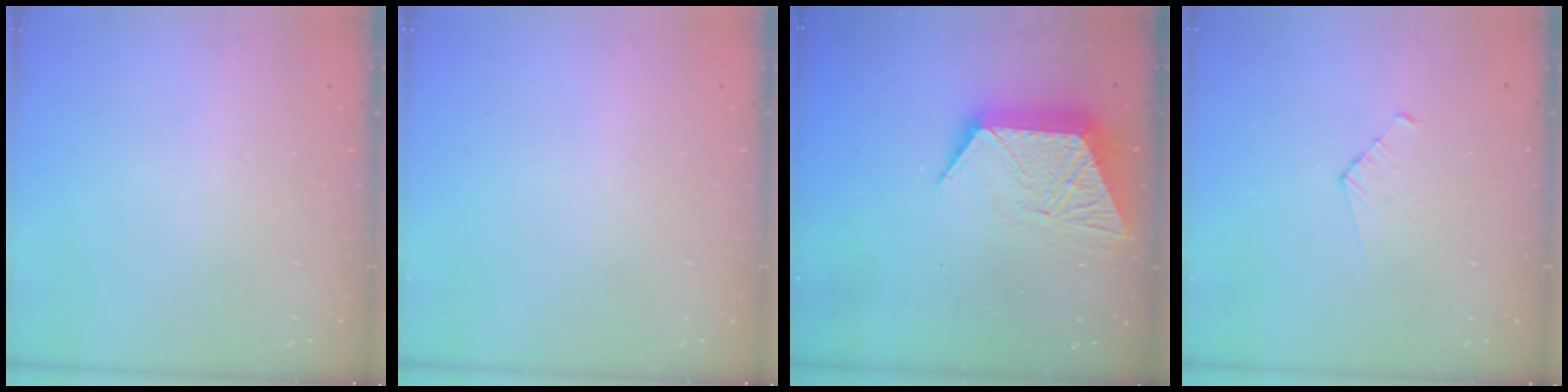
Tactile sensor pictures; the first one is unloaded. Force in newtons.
{"total": 0.0}
{"total": 13.4, "press": 13.3, "slide": 0.9}
{"total": 2.8, "press": 2.8, "slide": 0.2}